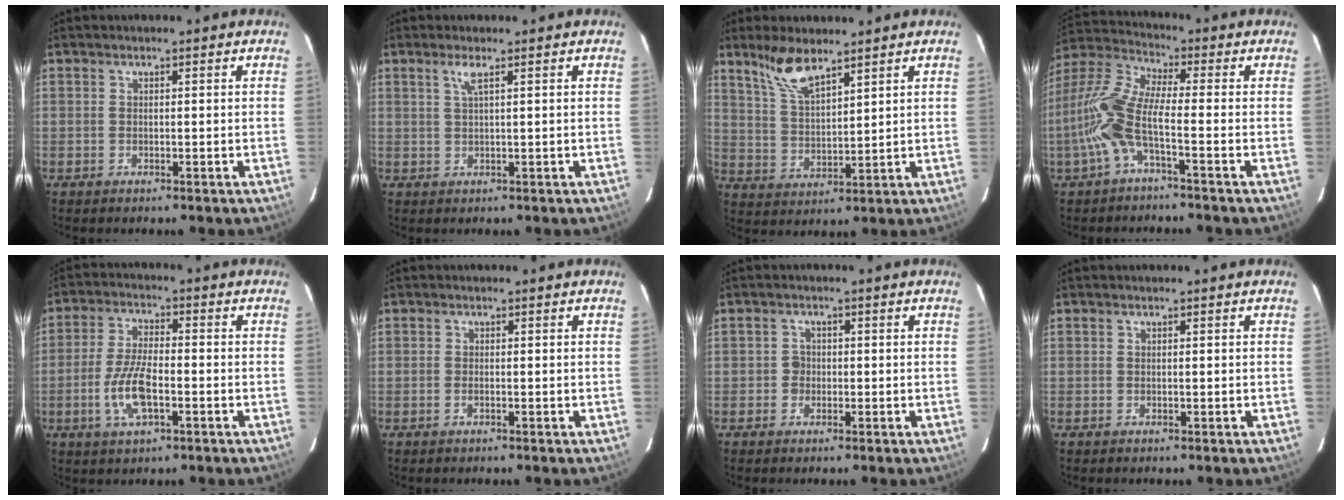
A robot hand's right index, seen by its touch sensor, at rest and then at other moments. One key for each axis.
{"total": 2.0, "fx": 1.0, "fy": -0.3, "fz": 1.7, "tx": -0.034, "ty": -0.001, "tz": 0.020}
{"total": 7.9, "fx": 6.0, "fy": 2.2, "fz": 4.6, "tx": -0.092, "ty": 0.005, "tz": 0.127}
{"total": 10.4, "fx": -3.4, "fy": 2.0, "fz": 9.6, "tx": -0.220, "ty": 0.006, "tz": -0.071}
{"total": 8.9, "fx": -2.9, "fy": 3.3, "fz": 7.7, "tx": -0.163, "ty": -0.001, "tz": -0.055}
{"total": 0.9, "fx": -0.4, "fy": 0.4, "fz": 0.7, "tx": -0.015, "ty": 0.000, "tz": -0.008}
{"total": 2.0, "fx": -0.6, "fy": 1.9, "fz": 0.2, "tx": -0.004, "ty": 0.004, "tz": -0.011}
{"total": 0.0}